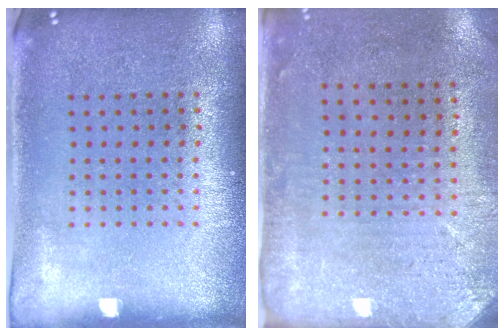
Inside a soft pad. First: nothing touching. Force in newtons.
{"total": 3.0, "press": 2.4, "slide": 1.8}